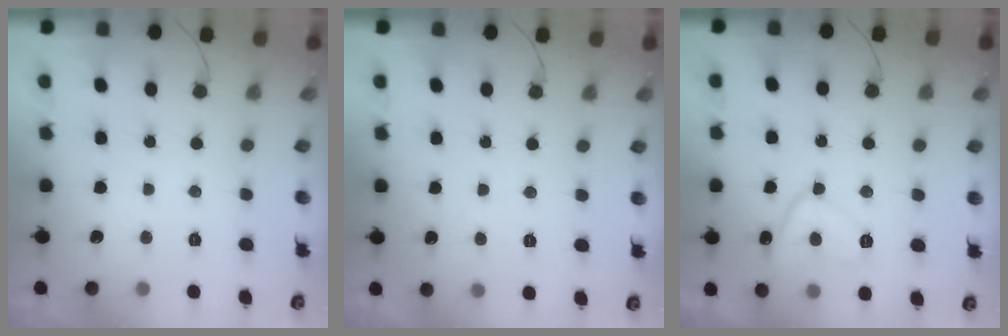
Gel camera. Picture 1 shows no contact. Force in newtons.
{"total": 1.6, "press": 1.6, "slide": 0.4}
{"total": 9.3, "press": 9.3, "slide": 1.2}